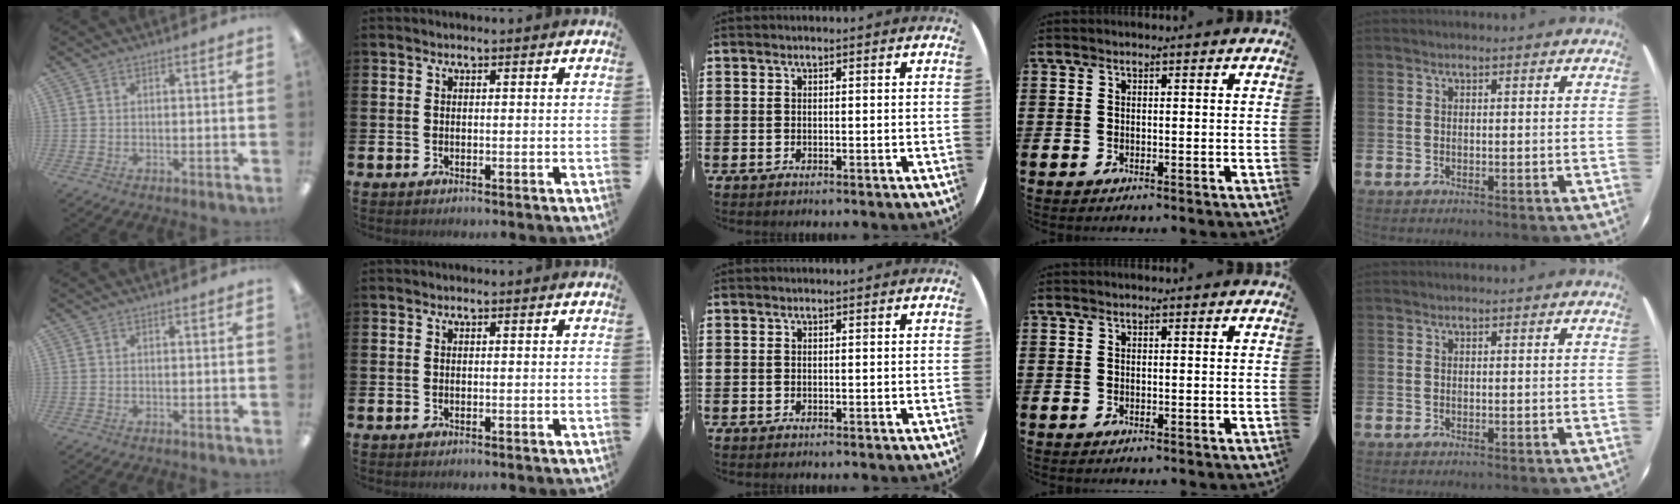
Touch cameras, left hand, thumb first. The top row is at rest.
{}